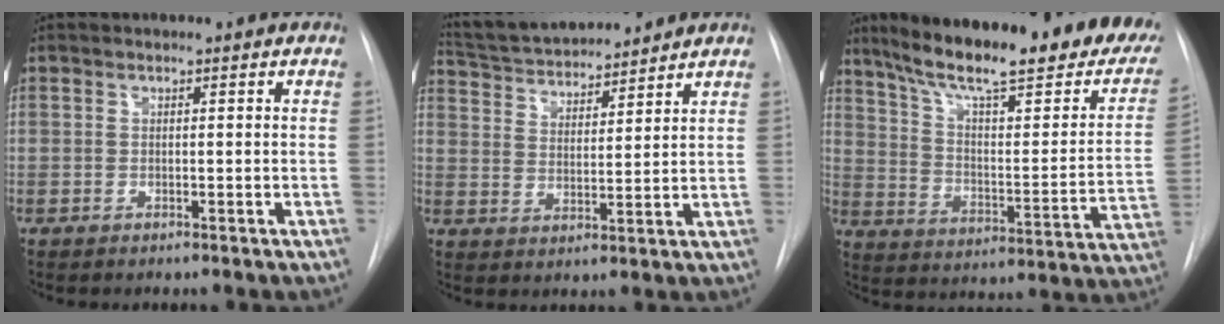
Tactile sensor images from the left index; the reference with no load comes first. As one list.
[{"total": 14.1, "force": [13.1, 2.2, 4.6], "torque": [-0.084, 0.025, 0.222]}, {"total": 30.2, "force": [23.2, 5.5, 18.5], "torque": [-0.274, -0.029, 0.312]}]